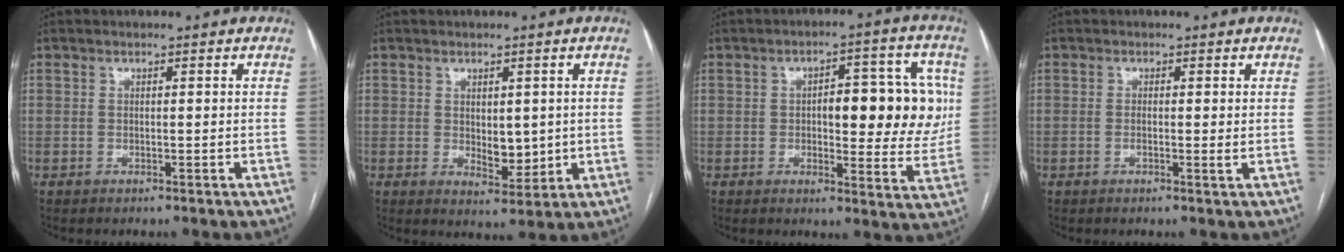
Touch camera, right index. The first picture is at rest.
{"total": 4.8, "force": [0.1, 2.5, 4.1], "torque": [-0.060, -0.008, 0.012]}
{"total": 12.9, "force": [1.4, 4.8, 11.9], "torque": [-0.137, 0.020, 0.023]}
{"total": 1.7, "force": [-0.1, 0.2, 1.6], "torque": [-0.028, -0.002, -0.002]}